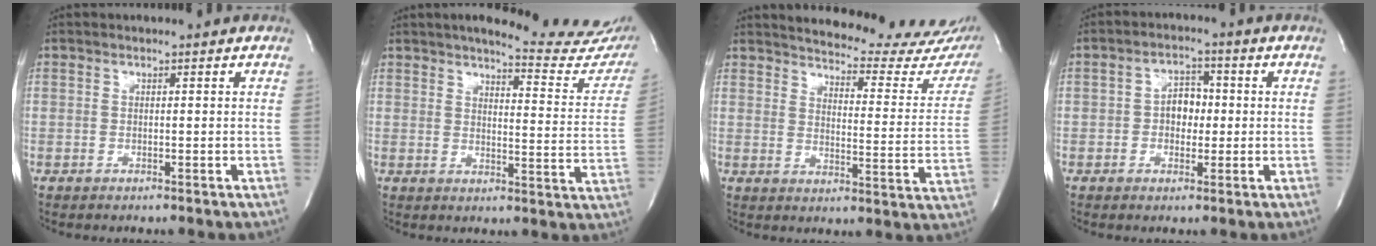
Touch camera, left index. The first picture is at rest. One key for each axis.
{"total": 18.4, "fx": 16.9, "fy": 2.1, "fz": 6.9, "tx": -0.079, "ty": -0.076, "tz": 0.185}
{"total": 22.8, "fx": 21.1, "fy": 3.3, "fz": 7.7, "tx": -0.101, "ty": -0.100, "tz": 0.238}
{"total": 4.3, "fx": -0.2, "fy": 2.9, "fz": 3.1, "tx": -0.052, "ty": 0.012, "tz": -0.004}